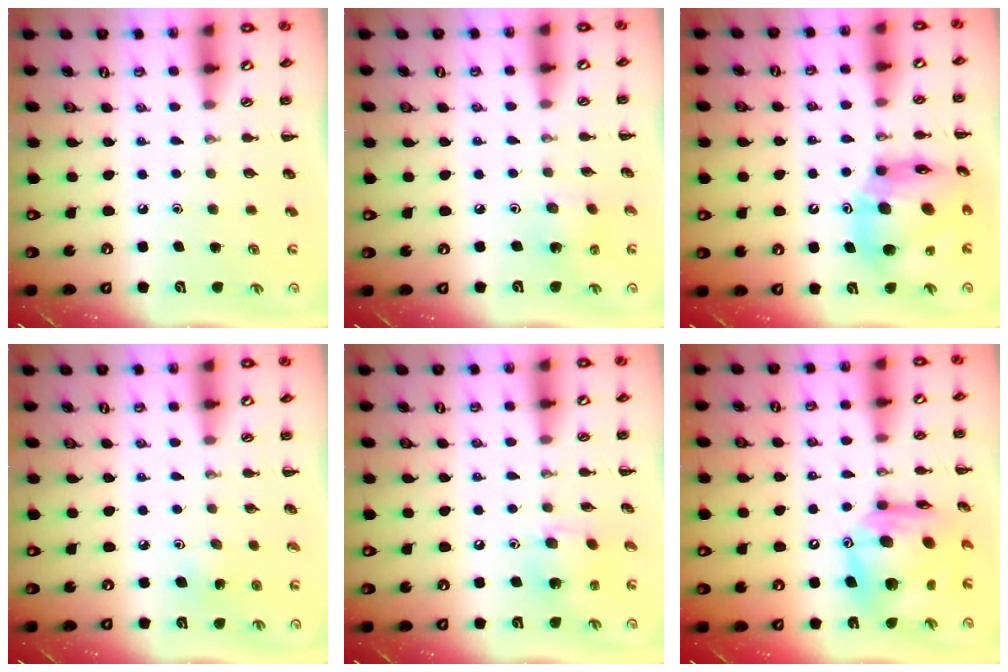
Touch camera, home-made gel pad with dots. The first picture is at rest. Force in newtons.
{"total": 2.7, "press": 2.6, "slide": 0.7}
{"total": 17.1, "press": 16.3, "slide": 5.0}
{"total": 3.2, "press": 3.0, "slide": 1.0}
{"total": 4.8, "press": 4.7, "slide": 1.0}
{"total": 15.4, "press": 14.6, "slide": 5.0}